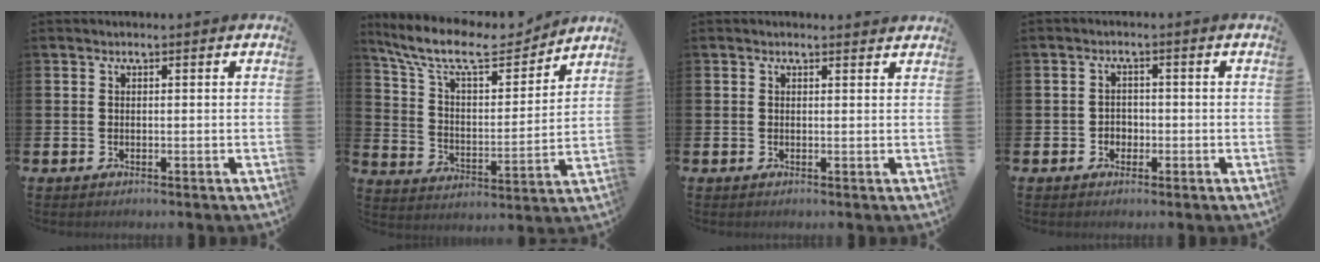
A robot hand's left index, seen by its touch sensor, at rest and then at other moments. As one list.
[{"total": 11.7, "force": [10.3, 3.1, 4.6], "torque": [-0.120, -0.065, 0.176]}, {"total": 0.7, "force": [0.6, 0.1, 0.1], "torque": [0.005, -0.002, 0.011]}, {"total": 1.9, "force": [-0.7, 1.7, 0.5], "torque": [-0.009, 0.003, -0.018]}]